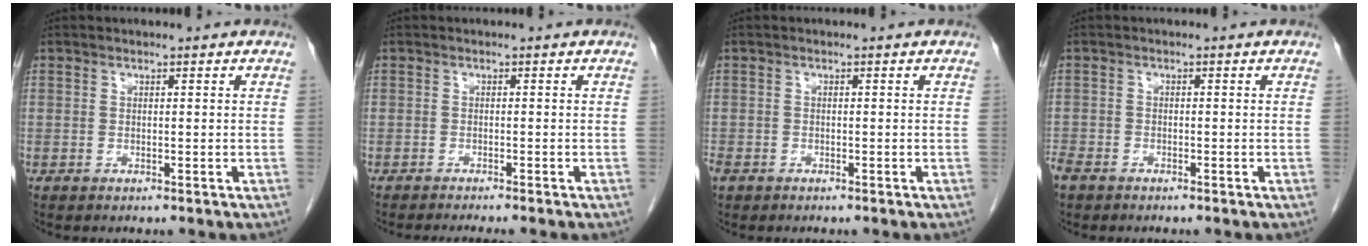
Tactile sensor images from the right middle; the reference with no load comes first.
{"total": 4.2, "force": [-3.7, -0.1, 2.0], "torque": [-0.018, -0.005, -0.052]}
{"total": 2.1, "force": [-1.4, 1.3, 0.9], "torque": [-0.028, -0.005, -0.025]}
{"total": 3.3, "force": [-2.6, 1.6, 1.3], "torque": [-0.033, -0.005, -0.051]}